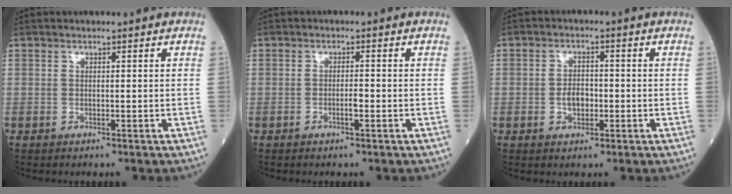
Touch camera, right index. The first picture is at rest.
{"total": 1.6, "force": [-0.7, 0.2, 1.4], "torque": [-0.025, 0.001, -0.014]}
{"total": 3.2, "force": [-0.8, 1.9, 2.4], "torque": [-0.043, 0.003, -0.013]}